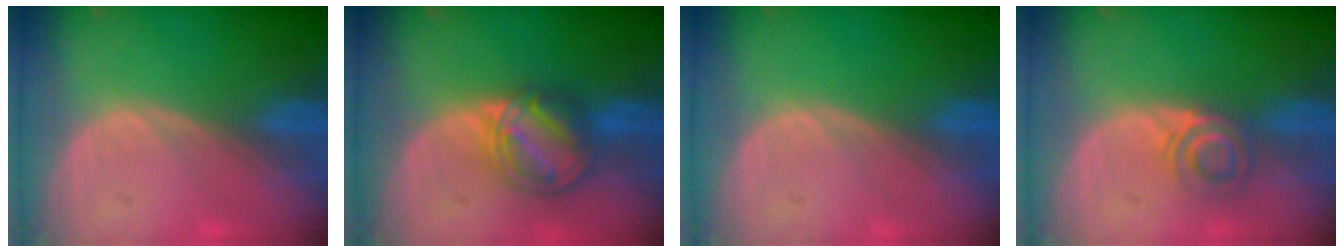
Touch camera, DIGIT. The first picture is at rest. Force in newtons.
{"total": 8.2, "press": 7.0, "slide": 4.3}
{"total": 0.0}
{"total": 4.0, "press": 3.9, "slide": 0.8}